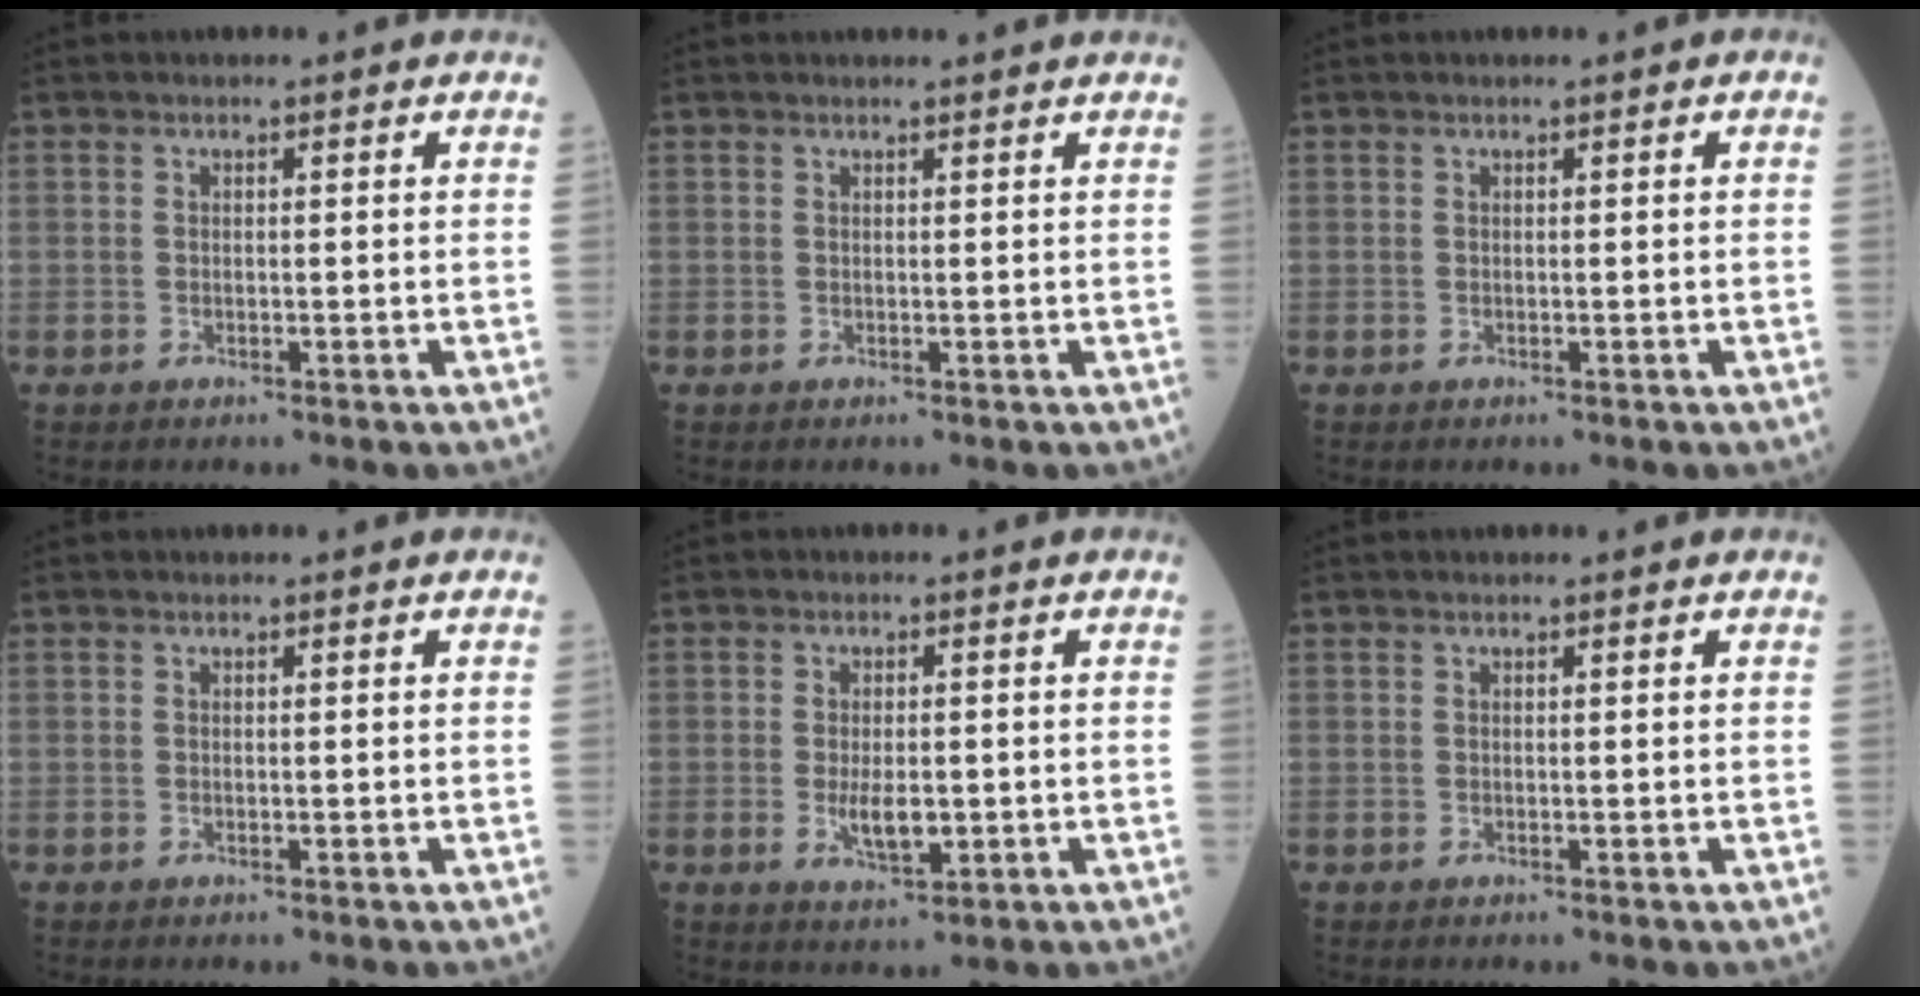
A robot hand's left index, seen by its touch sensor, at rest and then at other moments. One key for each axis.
{"total": 2.2, "fx": 2.2, "fy": -0.2, "fz": 0.5, "tx": -0.006, "ty": 0.008, "tz": 0.025}
{"total": 1.7, "fx": -1.6, "fy": -0.2, "fz": -0.6, "tx": 0.012, "ty": -0.003, "tz": -0.022}
{"total": 0.0}
{"total": 4.4, "fx": -0.8, "fy": 1.7, "fz": 4.0, "tx": -0.077, "ty": -0.007, "tz": -0.009}
{"total": 1.5, "fx": -1.4, "fy": -0.2, "fz": -0.6, "tx": 0.011, "ty": -0.001, "tz": -0.020}